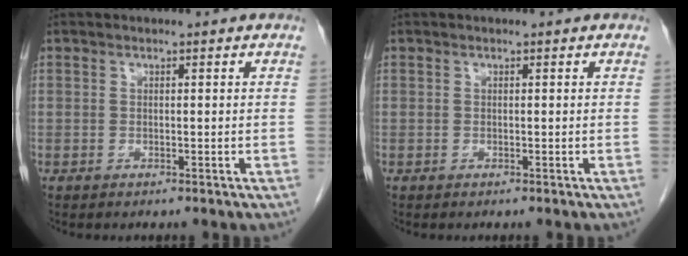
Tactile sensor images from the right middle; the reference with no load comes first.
{"total": 0.0}